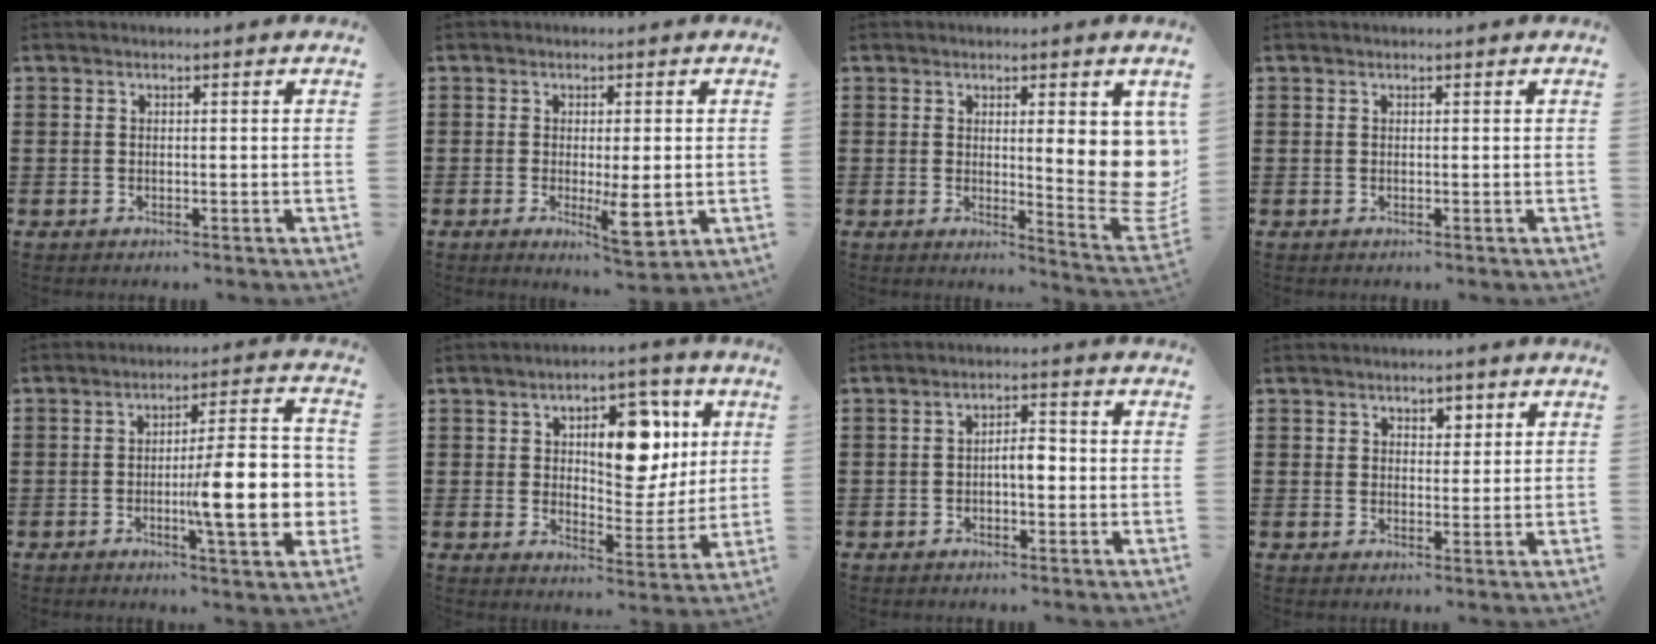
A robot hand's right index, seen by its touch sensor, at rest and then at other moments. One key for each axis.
{"total": 6.4, "fx": -0.9, "fy": 1.9, "fz": 6.0, "tx": -0.099, "ty": -0.013, "tz": -0.012}
{"total": 9.6, "fx": 2.5, "fy": 2.7, "fz": 8.9, "tx": -0.106, "ty": -0.027, "tz": 0.042}
{"total": 0.0}
{"total": 13.4, "fx": -2.3, "fy": 3.0, "fz": 12.9, "tx": -0.179, "ty": -0.008, "tz": -0.041}
{"total": 10.9, "fx": 3.9, "fy": 5.7, "fz": 8.4, "tx": -0.116, "ty": -0.005, "tz": 0.059}
{"total": 3.3, "fx": -0.6, "fy": 1.2, "fz": 3.0, "tx": -0.055, "ty": 0.007, "tz": -0.014}
{"total": 2.5, "fx": 1.8, "fy": 1.6, "fz": 0.7, "tx": -0.013, "ty": 0.006, "tz": 0.031}